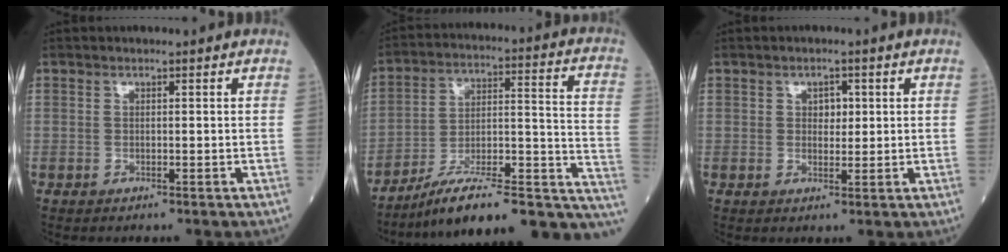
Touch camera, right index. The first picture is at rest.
{"total": 21.3, "force": [-14.4, 5.3, 14.9], "torque": [-0.140, 0.054, -0.213]}
{"total": 2.2, "force": [0.6, 1.6, 1.5], "torque": [-0.012, 0.001, 0.007]}